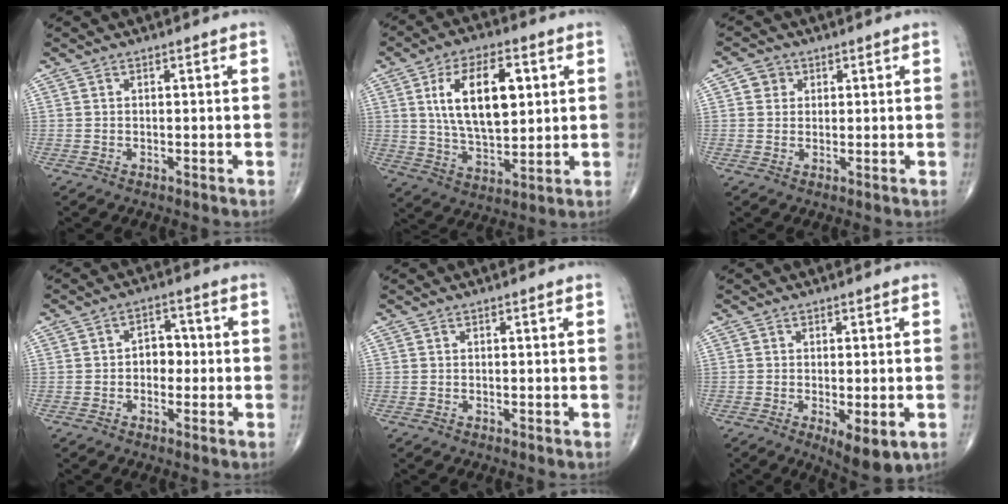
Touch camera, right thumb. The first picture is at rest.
{"total": 16.1, "force": [4.0, 8.1, 13.2], "torque": [-0.210, -0.009, 0.078]}
{"total": 2.8, "force": [0.9, 2.6, 0.7], "torque": [0.003, -0.001, 0.010]}
{"total": 4.4, "force": [-0.4, 3.3, 2.9], "torque": [-0.022, 0.016, -0.013]}
{"total": 0.0}
{"total": 8.0, "force": [-2.8, 2.9, 6.9], "torque": [-0.097, -0.017, -0.035]}